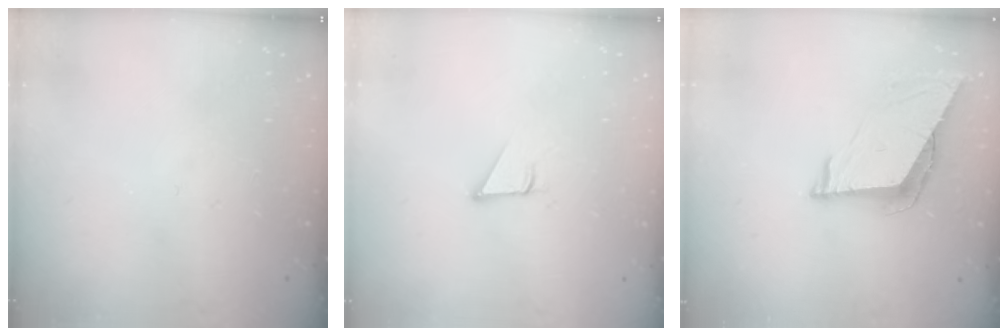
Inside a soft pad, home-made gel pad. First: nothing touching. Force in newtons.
{"total": 1.6, "press": 1.6, "slide": 0.2}
{"total": 7.1, "press": 7.1, "slide": 0.2}